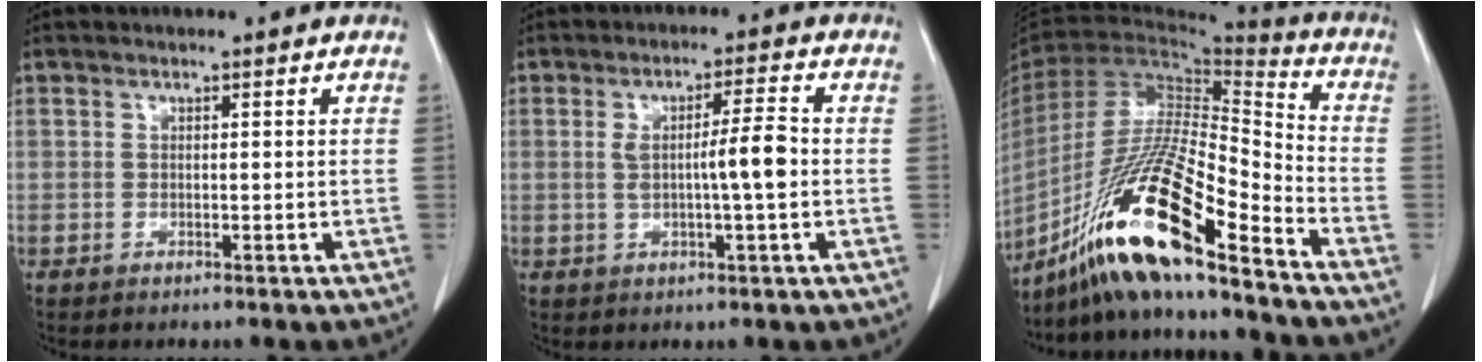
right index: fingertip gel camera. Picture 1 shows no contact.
{"total": 5.8, "force": [-0.2, 0.2, 5.8], "torque": [-0.094, 0.007, 0.001]}
{"total": 20.4, "force": [-14.2, 1.1, 14.5], "torque": [-0.299, -0.030, -0.267]}